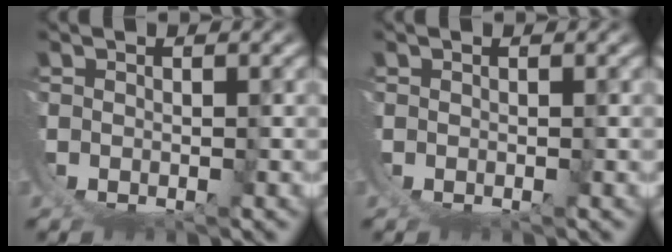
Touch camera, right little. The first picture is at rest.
{"total": 0.0}